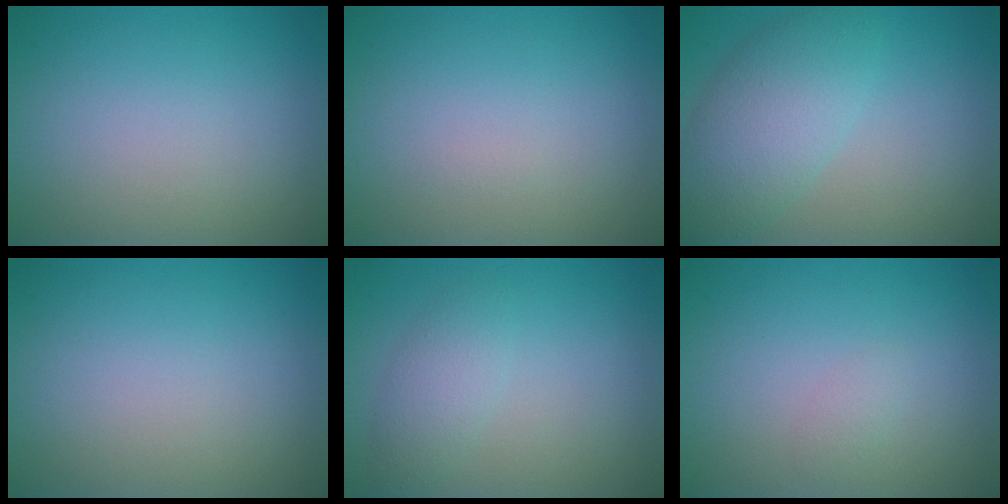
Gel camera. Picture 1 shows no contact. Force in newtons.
{"total": 0.0}
{"total": 5.5, "press": 5.5, "slide": 0.1}
{"total": 0.0}
{"total": 2.2, "press": 2.2, "slide": 0.1}
{"total": 0.8, "press": 0.8, "slide": 0.0}